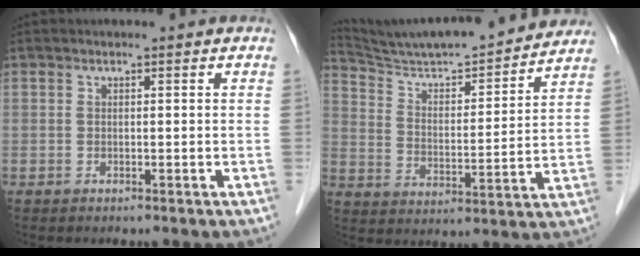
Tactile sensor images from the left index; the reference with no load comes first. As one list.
[{"total": 20.9, "force": [19.5, 1.3, 7.4], "torque": [-0.126, -0.009, 0.291]}]